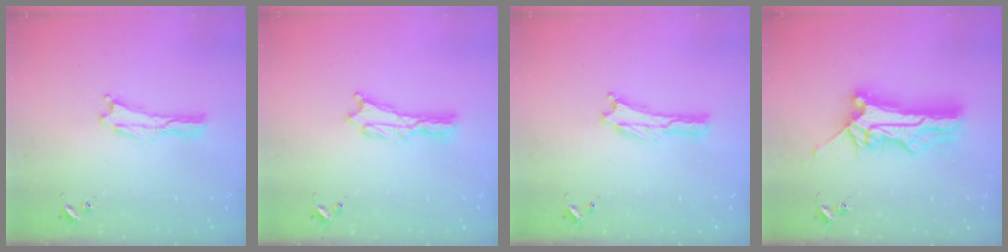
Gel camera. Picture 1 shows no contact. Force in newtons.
{"total": 1.1, "press": 1.1, "slide": 0.2}
{"total": 0.0}
{"total": 10.4, "press": 10.3, "slide": 1.1}